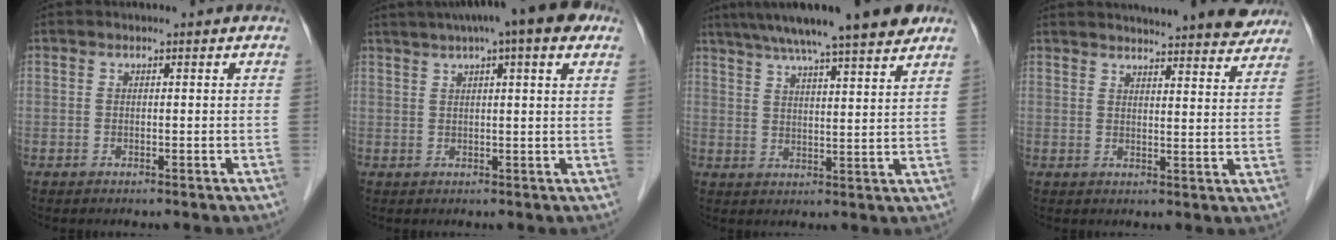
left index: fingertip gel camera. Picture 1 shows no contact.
{"total": 11.8, "force": [7.6, 1.6, 8.9], "torque": [-0.132, 0.038, 0.099]}
{"total": 15.4, "force": [12.5, 0.7, 9.1], "torque": [-0.145, 0.026, 0.178]}
{"total": 19.0, "force": [17.8, 2.4, 6.4], "torque": [-0.085, -0.013, 0.213]}